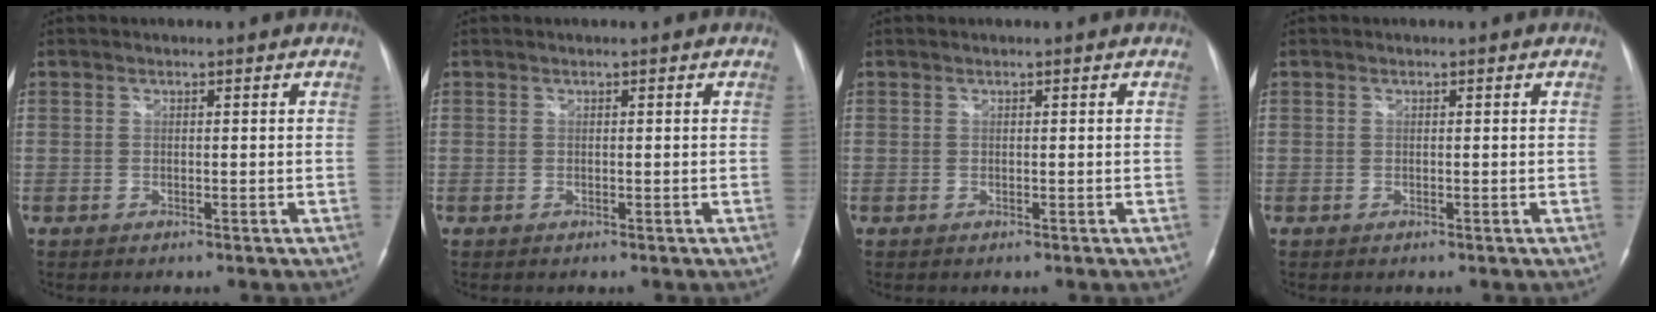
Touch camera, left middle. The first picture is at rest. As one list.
[{"total": 0.0}, {"total": 0.0}, {"total": 0.0}]